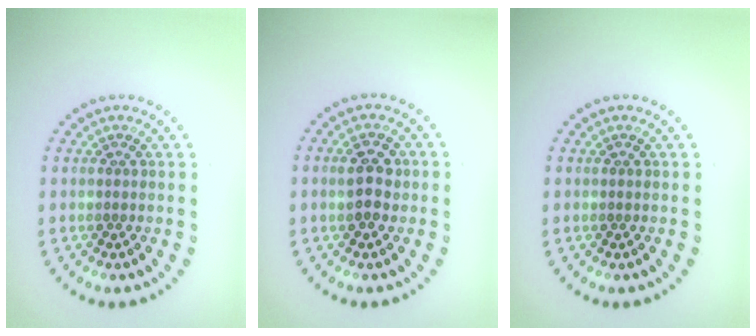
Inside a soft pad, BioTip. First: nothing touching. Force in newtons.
{"total": 2.7, "press": 2.7, "slide": 0.1}
{"total": 0.0}